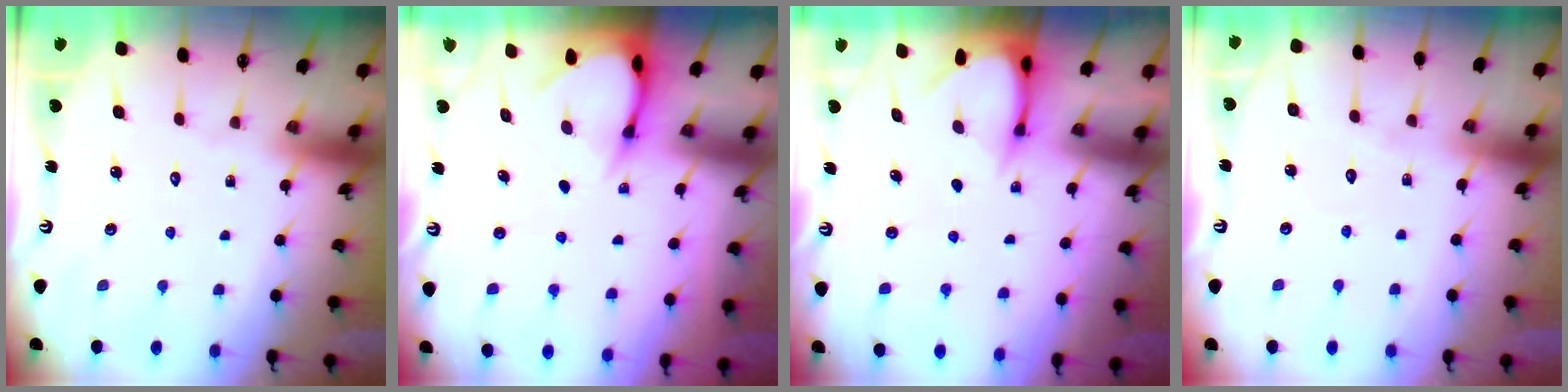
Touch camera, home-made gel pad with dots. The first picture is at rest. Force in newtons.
{"total": 3.7, "press": 3.7, "slide": 0.1}
{"total": 3.8, "press": 3.8, "slide": 0.2}
{"total": 2.6, "press": 2.5, "slide": 0.2}